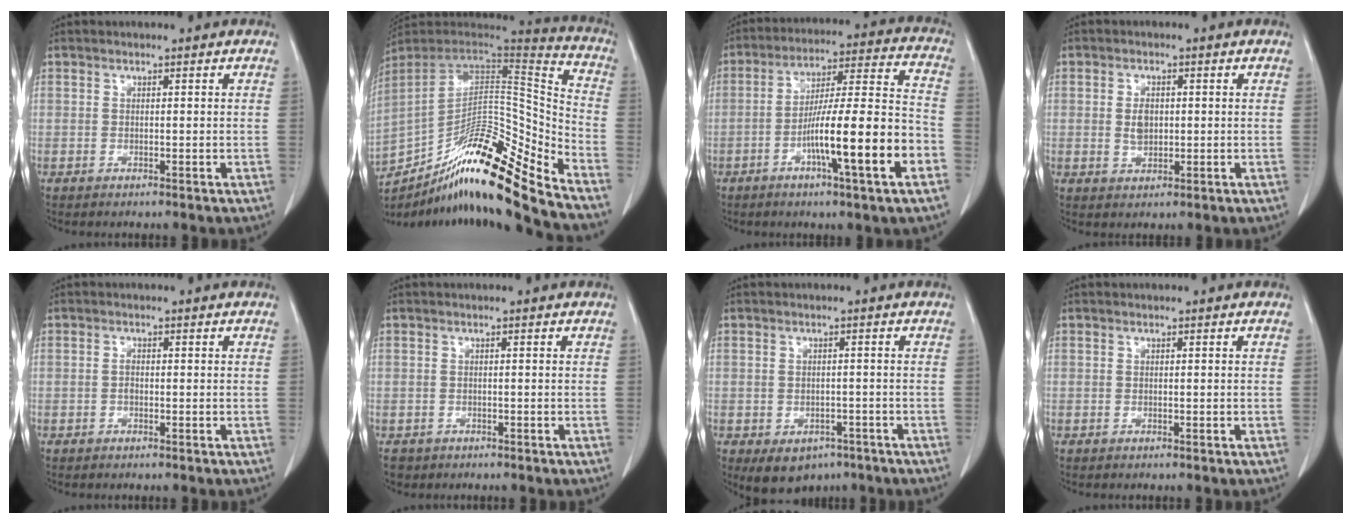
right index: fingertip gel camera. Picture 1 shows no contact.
{"total": 22.3, "force": [-17.6, 0.5, 13.7], "torque": [-0.215, 0.006, -0.303]}
{"total": 16.6, "force": [-6.2, 0.4, 15.4], "torque": [-0.255, 0.002, -0.097]}
{"total": 3.0, "force": [0.0, 1.9, 2.3], "torque": [-0.039, 0.002, 0.007]}
{"total": 0.7, "force": [-0.2, 0.3, 0.6], "torque": [-0.011, 0.002, -0.004]}
{"total": 2.4, "force": [-1.6, 1.8, 0.0], "torque": [-0.001, 0.004, -0.024]}
{"total": 6.0, "force": [-3.6, 4.2, 2.3], "torque": [-0.029, 0.003, -0.040]}
{"total": 0.0}